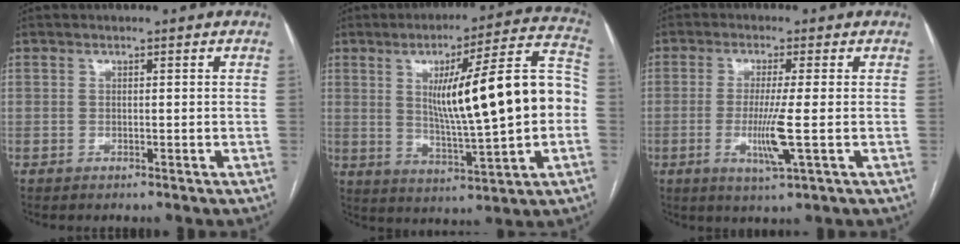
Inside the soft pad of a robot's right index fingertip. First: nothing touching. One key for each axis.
{"total": 19.0, "fx": 0.8, "fy": 1.9, "fz": 18.9, "tx": -0.284, "ty": 0.025, "tz": 0.016}
{"total": 6.3, "fx": -1.3, "fy": -0.6, "fz": 6.2, "tx": -0.123, "ty": -0.019, "tz": -0.025}